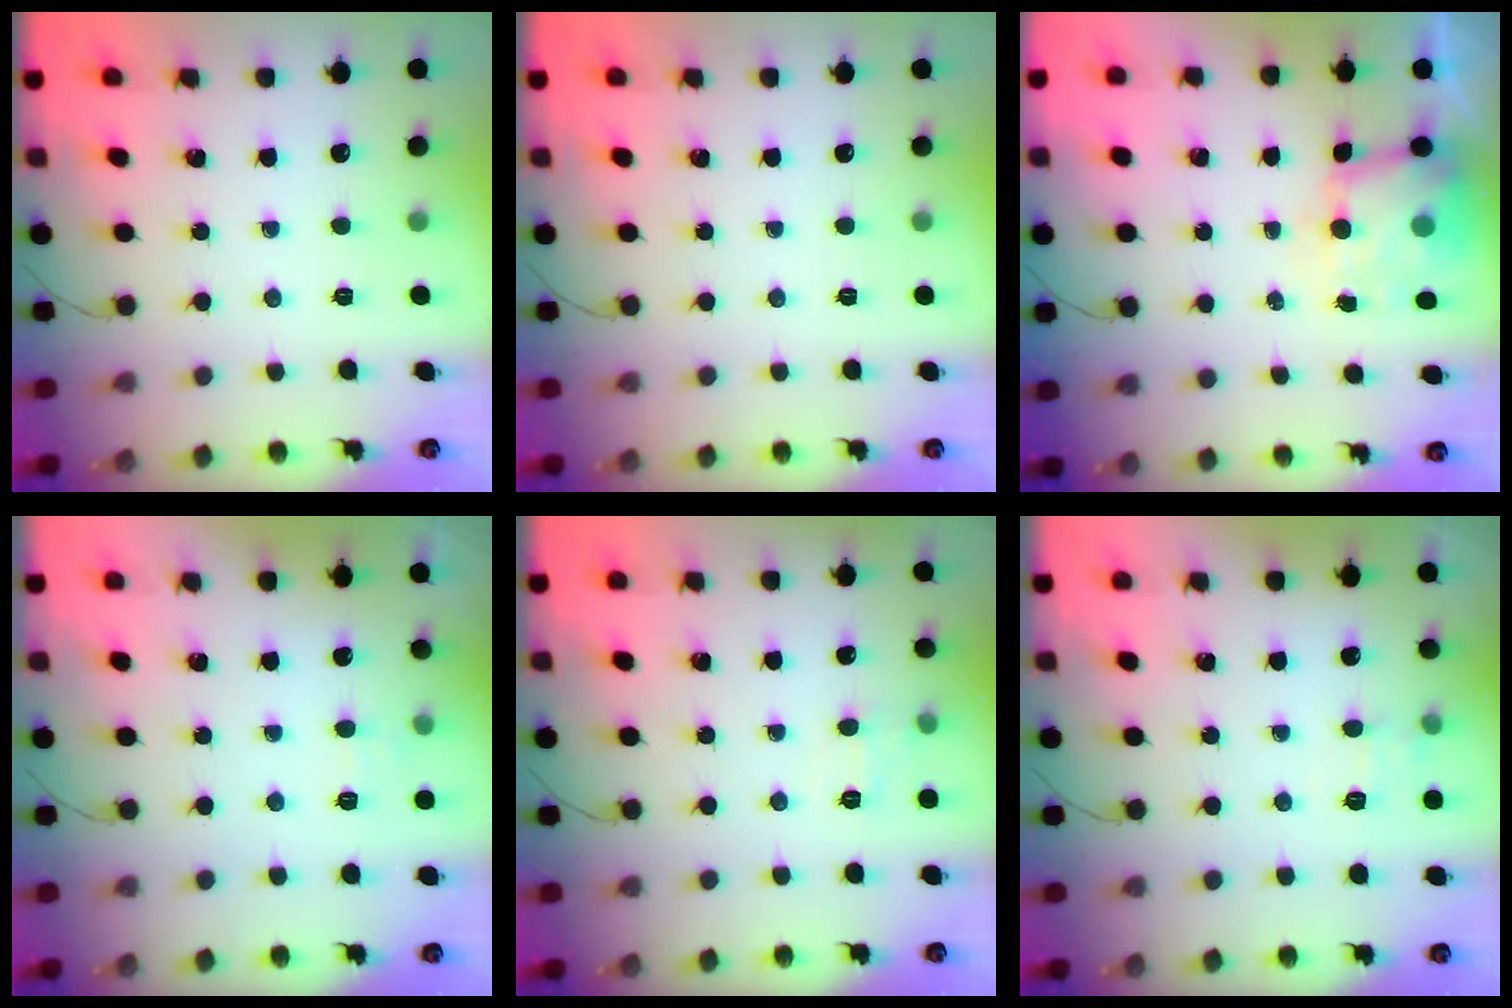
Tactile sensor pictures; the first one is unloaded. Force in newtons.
{"total": 0.0}
{"total": 7.7, "press": 7.4, "slide": 1.8}
{"total": 2.8, "press": 2.5, "slide": 1.3}
{"total": 5.8, "press": 5.7, "slide": 1.4}
{"total": 7.8, "press": 7.6, "slide": 1.7}